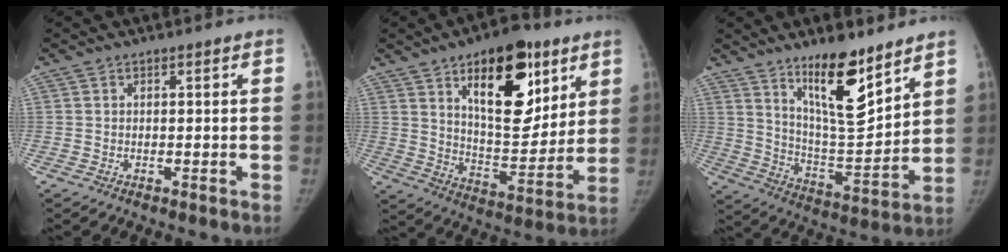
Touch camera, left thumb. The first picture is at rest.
{"total": 21.0, "force": [9.9, 10.2, 15.4], "torque": [-0.168, -0.053, 0.158]}
{"total": 15.1, "force": [10.1, 4.4, 10.2], "torque": [-0.135, -0.083, 0.183]}